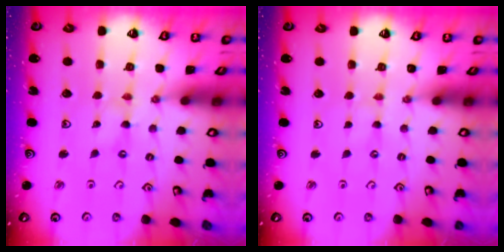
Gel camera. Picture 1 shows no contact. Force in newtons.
{"total": 0.5, "press": 0.5, "slide": 0.1}